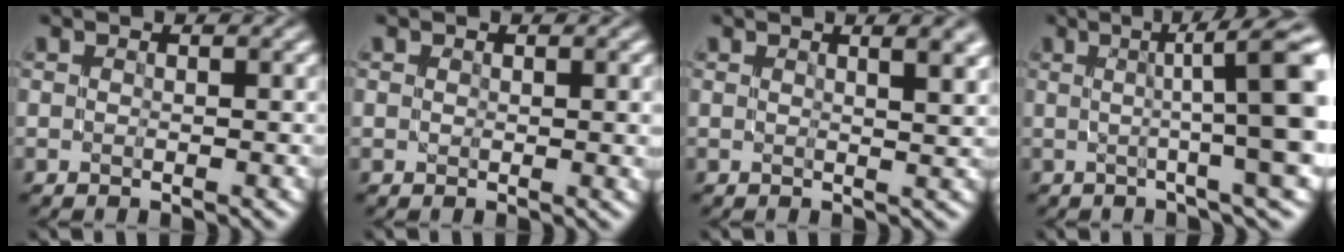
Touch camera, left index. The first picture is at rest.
{"total": 1.5, "force": [0.5, 0.6, 1.3], "torque": [-0.017, -0.002, 0.012]}
{"total": 4.8, "force": [2.5, 1.8, 3.6], "torque": [-0.018, 0.021, 0.012]}
{"total": 10.4, "force": [1.3, 1.8, 10.2], "torque": [-0.104, 0.017, 0.015]}